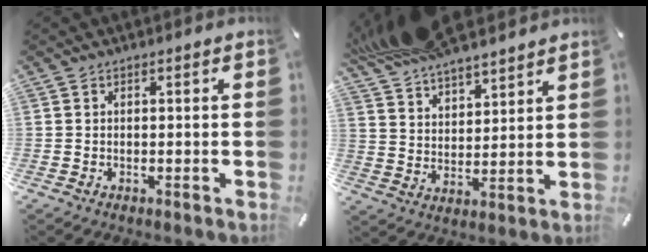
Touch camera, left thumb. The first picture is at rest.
{"total": 11.2, "force": [10.2, 3.8, 2.7], "torque": [-0.083, -0.057, 0.196]}